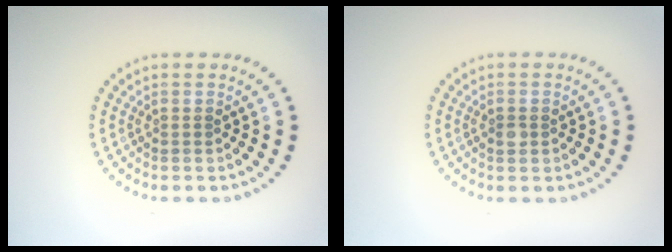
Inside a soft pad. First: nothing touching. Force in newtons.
{"total": 0.9, "press": 0.9, "slide": 0.1}